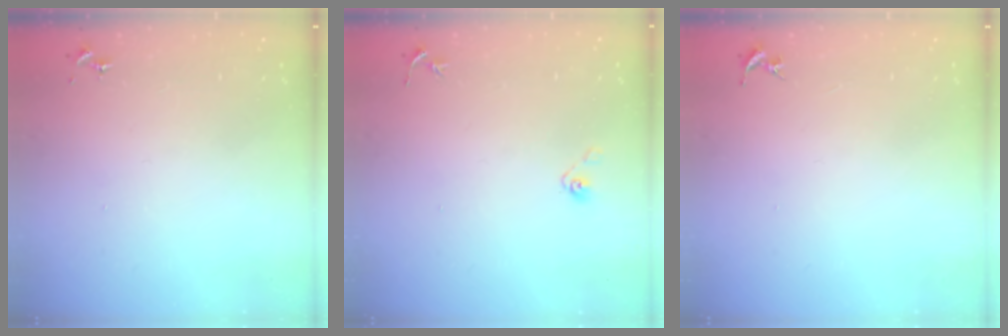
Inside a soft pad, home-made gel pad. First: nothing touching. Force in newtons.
{"total": 4.0, "press": 3.3, "slide": 2.2}
{"total": 0.0}